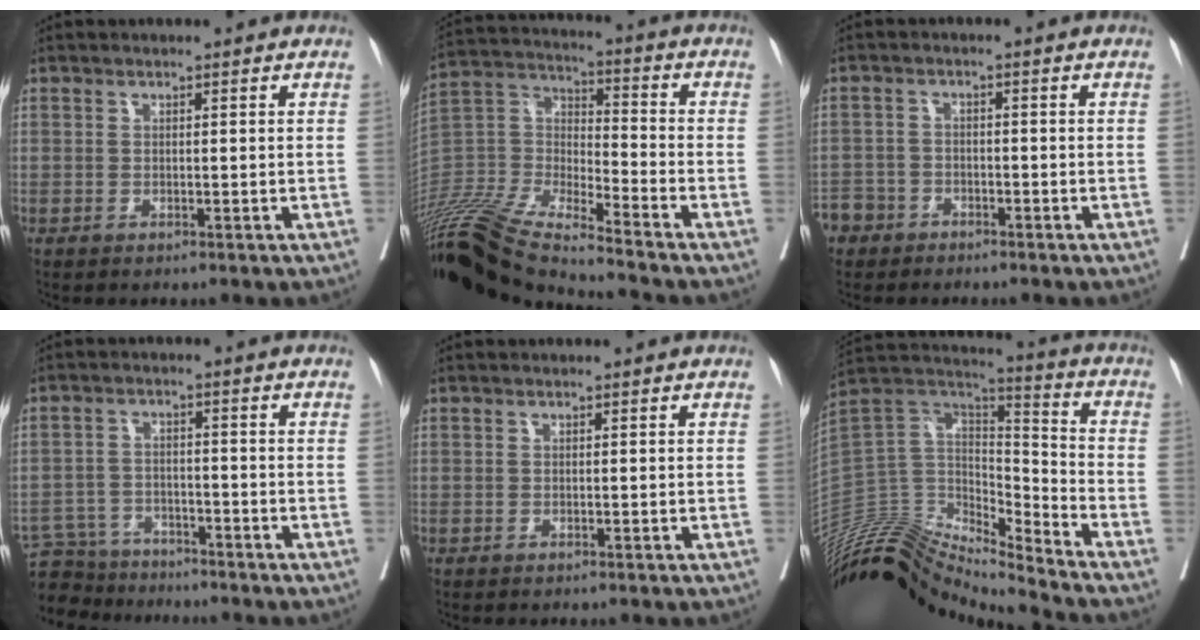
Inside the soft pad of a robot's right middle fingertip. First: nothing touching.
{"total": 18.7, "force": [-16.2, 0.5, 9.2], "torque": [-0.199, 0.003, -0.312]}
{"total": 5.0, "force": [-3.7, 3.3, -0.2], "torque": [0.002, 0.005, -0.074]}
{"total": 7.1, "force": [-6.7, 2.3, -0.3], "torque": [0.007, 0.010, -0.117]}
{"total": 0.0}
{"total": 17.5, "force": [-16.7, 2.4, 4.9], "torque": [-0.081, 0.071, -0.300]}